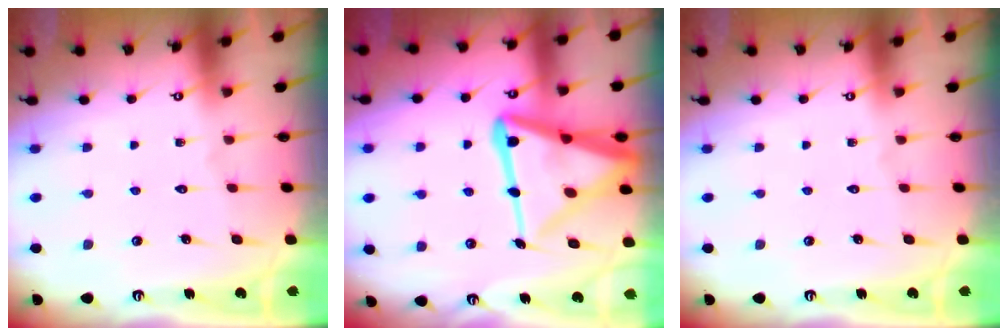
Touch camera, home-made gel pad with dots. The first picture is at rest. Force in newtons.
{"total": 18.8, "press": 18.7, "slide": 2.2}
{"total": 0.0}